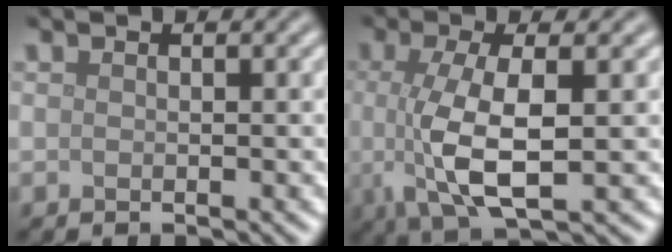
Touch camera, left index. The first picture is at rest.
{"total": 6.4, "force": [-0.3, 2.1, 6.0], "torque": [-0.125, -0.006, -0.004]}